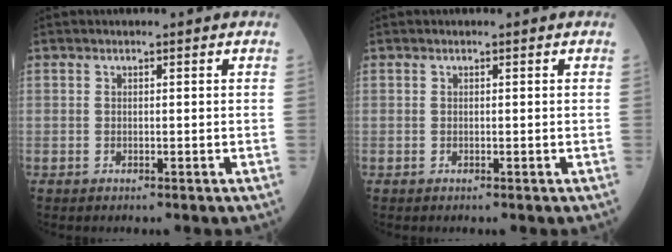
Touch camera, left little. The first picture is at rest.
{"total": 0.0}